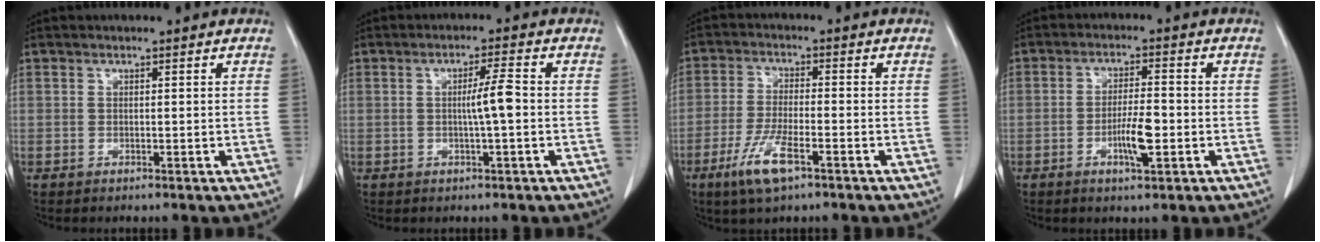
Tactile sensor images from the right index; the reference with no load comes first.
{"total": 4.1, "force": [-0.2, -0.1, 4.1], "torque": [-0.071, 0.001, -0.005]}
{"total": 7.1, "force": [-3.9, 1.4, 5.8], "torque": [-0.123, -0.012, -0.071]}
{"total": 5.5, "force": [-1.7, 1.0, 5.2], "torque": [-0.096, -0.003, -0.028]}